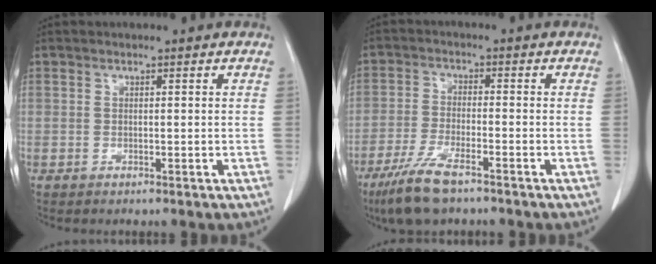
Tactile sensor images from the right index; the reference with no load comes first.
{"total": 8.2, "force": [-5.8, 1.7, 5.5], "torque": [-0.113, -0.015, -0.104]}